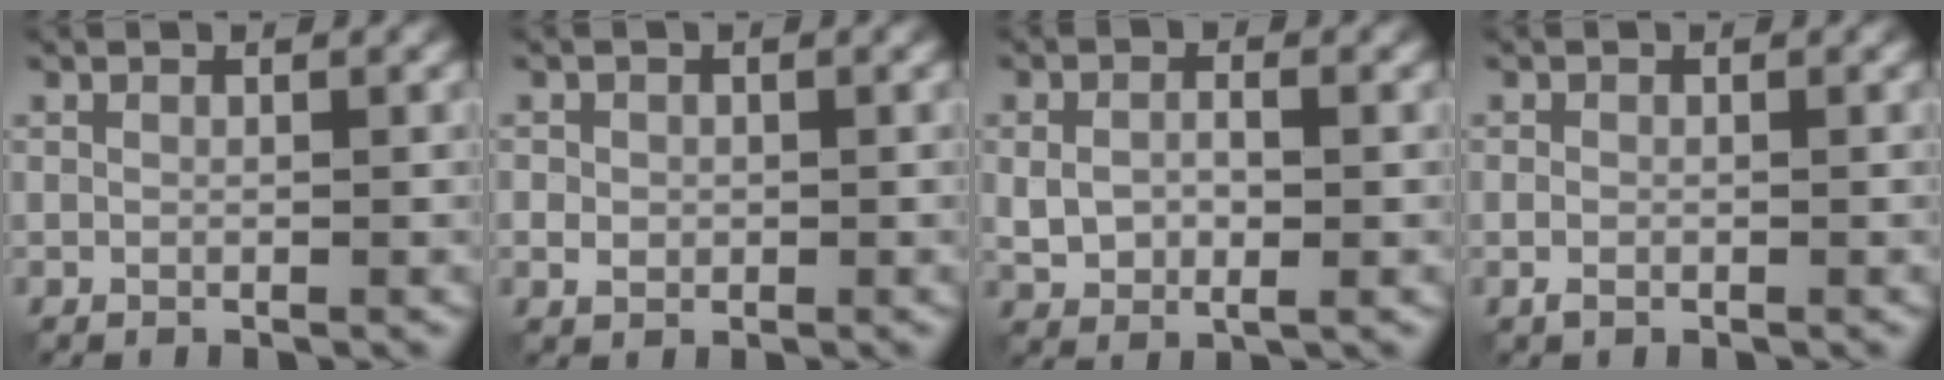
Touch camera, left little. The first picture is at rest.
{"total": 1.5, "force": [-0.1, 1.3, 0.6], "torque": [-0.010, -0.004, -0.003]}
{"total": 3.5, "force": [-0.1, 2.2, 2.8], "torque": [-0.061, -0.001, -0.001]}
{"total": 1.2, "force": [-0.6, 0.8, 0.7], "torque": [-0.016, 0.001, -0.012]}